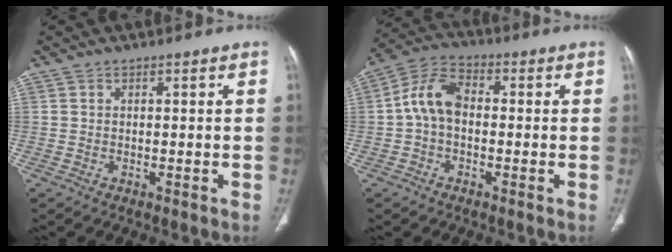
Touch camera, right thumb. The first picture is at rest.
{"total": 8.4, "force": [-0.4, 5.7, 6.2], "torque": [-0.110, 0.027, -0.020]}